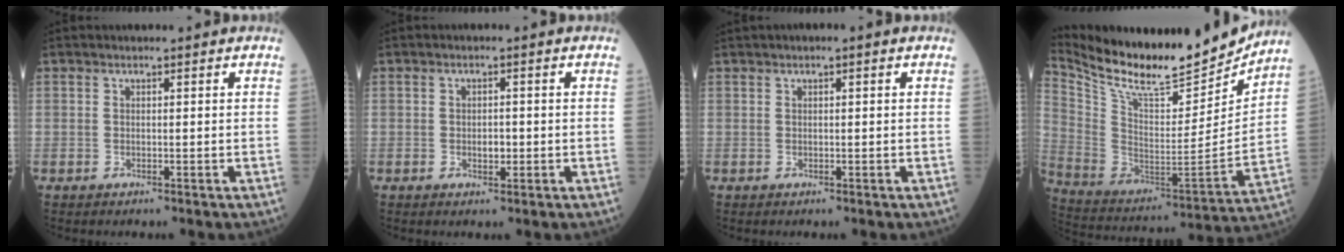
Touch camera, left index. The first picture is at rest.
{"total": 1.6, "force": [-0.5, 1.0, 1.3], "torque": [-0.019, -0.002, -0.007]}
{"total": 0.9, "force": [0.4, 0.1, 0.9], "torque": [-0.013, 0.007, 0.005]}
{"total": 22.6, "force": [20.2, 4.3, 9.0], "torque": [-0.179, -0.039, 0.328]}